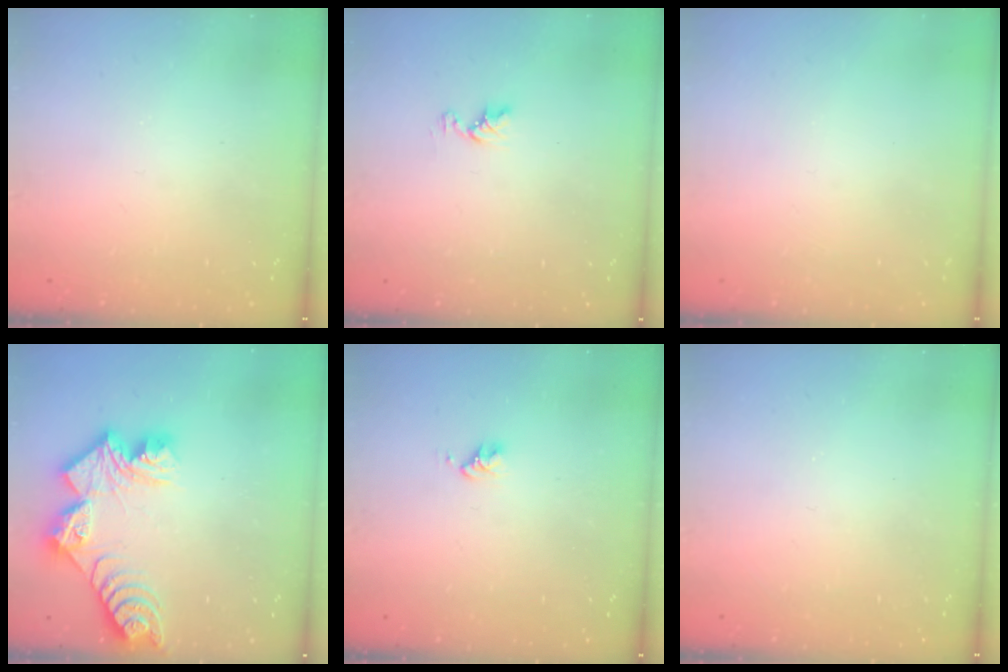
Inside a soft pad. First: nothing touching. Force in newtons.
{"total": 5.1, "press": 5.1, "slide": 0.6}
{"total": 0.0}
{"total": 13.7, "press": 13.6, "slide": 1.2}
{"total": 2.8, "press": 2.8, "slide": 0.3}
{"total": 0.0}